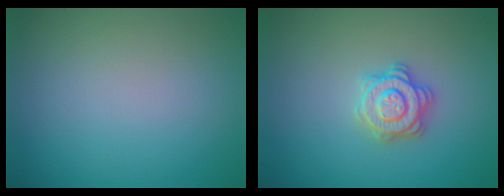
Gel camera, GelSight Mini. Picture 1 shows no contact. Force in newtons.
{"total": 2.8, "press": 2.8, "slide": 0.2}